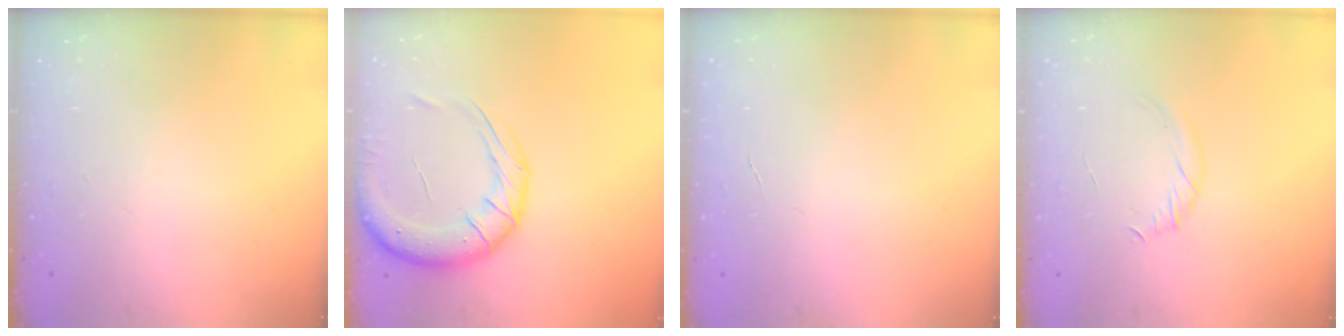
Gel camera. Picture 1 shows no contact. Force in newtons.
{"total": 14.8, "press": 14.6, "slide": 2.5}
{"total": 0.0}
{"total": 4.0, "press": 3.9, "slide": 1.1}